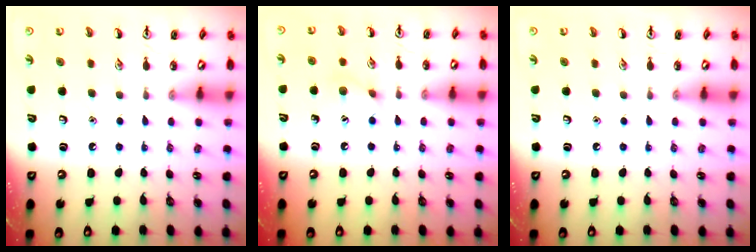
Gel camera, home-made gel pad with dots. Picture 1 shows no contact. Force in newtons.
{"total": 6.1, "press": 6.0, "slide": 1.0}
{"total": 0.0}